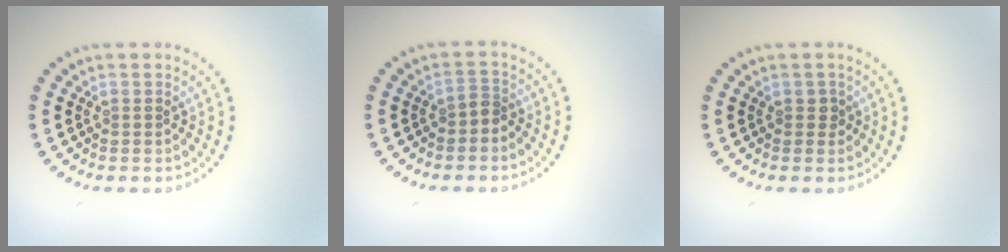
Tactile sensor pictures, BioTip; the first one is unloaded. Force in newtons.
{"total": 1.3, "press": 1.0, "slide": 0.8}
{"total": 0.8, "press": 0.8, "slide": 0.3}